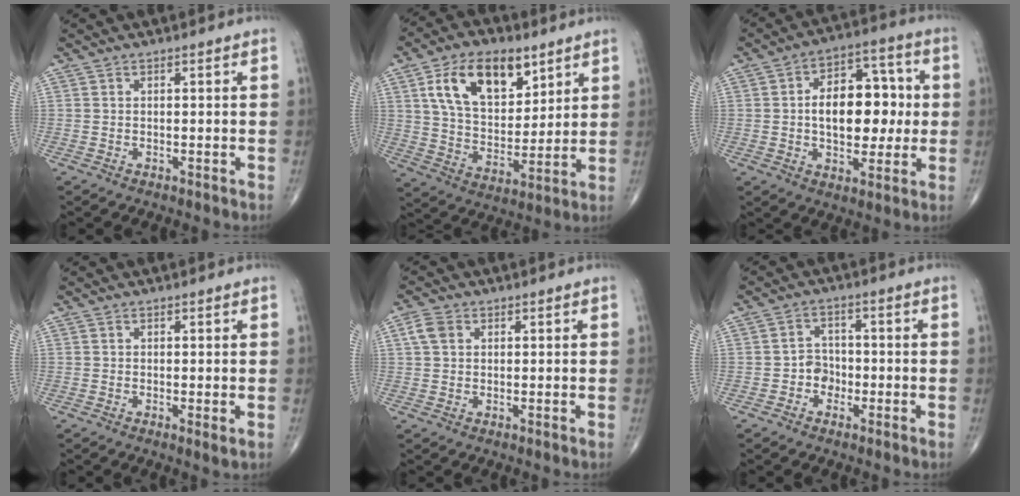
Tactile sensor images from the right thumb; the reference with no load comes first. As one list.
[{"total": 16.5, "force": [7.8, 9.4, 11.1], "torque": [-0.152, -0.030, 0.146]}, {"total": 15.0, "force": [0.6, 8.9, 12.1], "torque": [-0.144, 0.025, 0.009]}, {"total": 1.1, "force": [0.0, 0.2, 1.1], "torque": [-0.019, -0.007, -0.003]}, {"total": 3.2, "force": [1.1, 2.4, 1.9], "torque": [-0.037, 0.007, 0.020]}, {"total": 3.6, "force": [-1.3, 3.0, 1.4], "torque": [0.001, 0.014, -0.030]}]